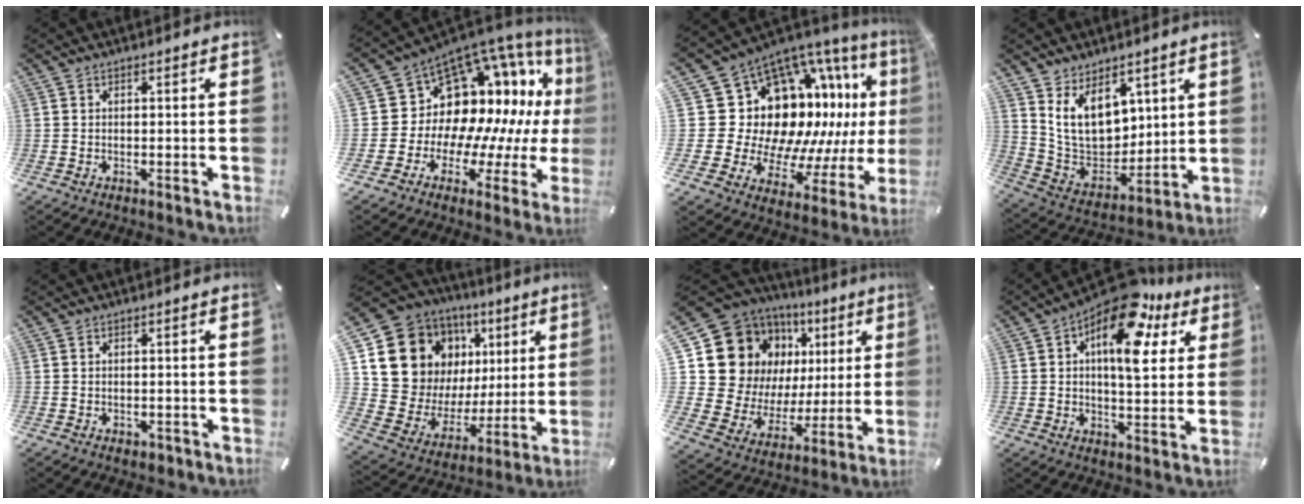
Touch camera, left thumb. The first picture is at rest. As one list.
[{"total": 14.4, "force": [5.7, 11.8, 6.0], "torque": [-0.087, -0.100, 0.119]}, {"total": 19.9, "force": [4.3, 15.5, 11.8], "torque": [-0.196, -0.089, 0.128]}, {"total": 13.3, "force": [6.6, 9.7, 6.4], "torque": [-0.141, -0.047, 0.132]}, {"total": 1.1, "force": [-0.4, 0.8, 0.6], "torque": [-0.011, 0.002, -0.008]}, {"total": 15.6, "force": [7.0, 13.0, 5.2], "torque": [-0.091, -0.053, 0.150]}, {"total": 19.2, "force": [8.0, 15.1, 8.8], "torque": [-0.172, -0.056, 0.165]}, {"total": 16.9, "force": [8.6, 7.7, 12.3], "torque": [-0.191, -0.045, 0.142]}]